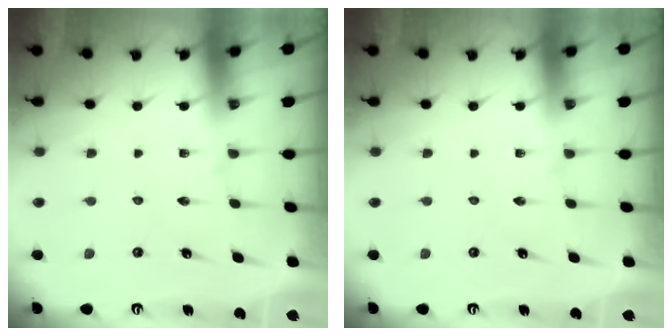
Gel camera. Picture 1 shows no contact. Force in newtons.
{"total": 0.0}